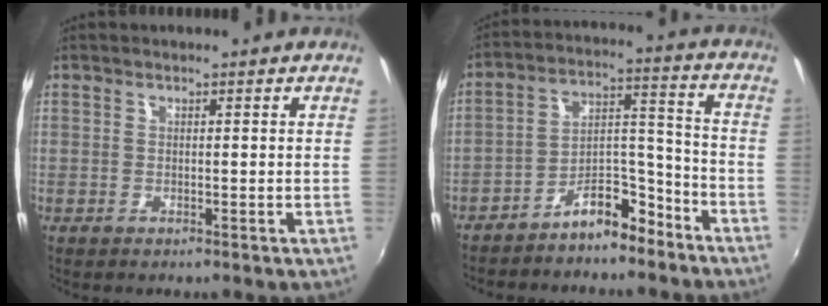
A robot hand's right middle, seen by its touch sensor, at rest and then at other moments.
{"total": 9.3, "force": [-7.6, 3.5, 4.2], "torque": [-0.069, 0.056, -0.116]}